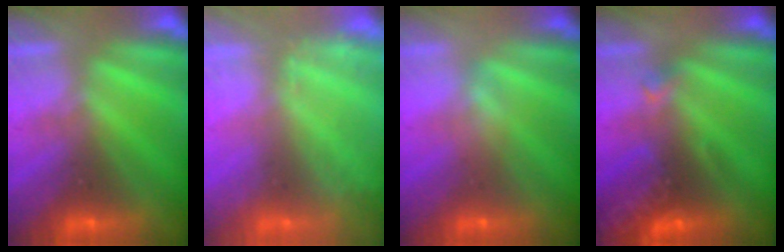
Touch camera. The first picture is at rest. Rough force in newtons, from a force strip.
{"total": 2.2}
{"total": 2.4}
{"total": 2.7}